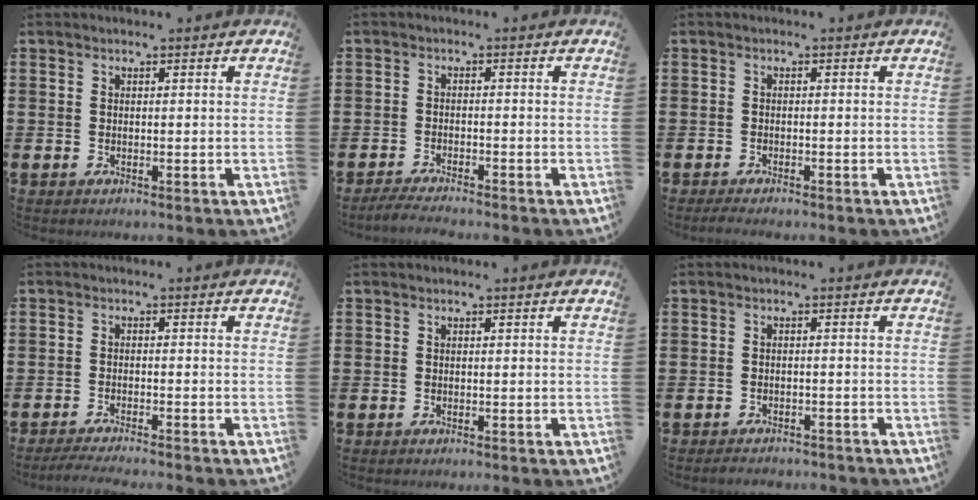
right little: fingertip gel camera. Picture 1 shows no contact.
{"total": 1.9, "force": [-1.8, -0.1, 0.5], "torque": [-0.009, 0.004, -0.037]}
{"total": 1.0, "force": [-0.8, 0.1, 0.6], "torque": [-0.011, -0.001, -0.015]}
{"total": 1.8, "force": [-1.6, -0.2, 0.7], "torque": [-0.010, 0.002, -0.031]}
{"total": 0.0}
{"total": 1.3, "force": [-1.3, 0.1, 0.0], "torque": [-0.005, 0.001, -0.027]}